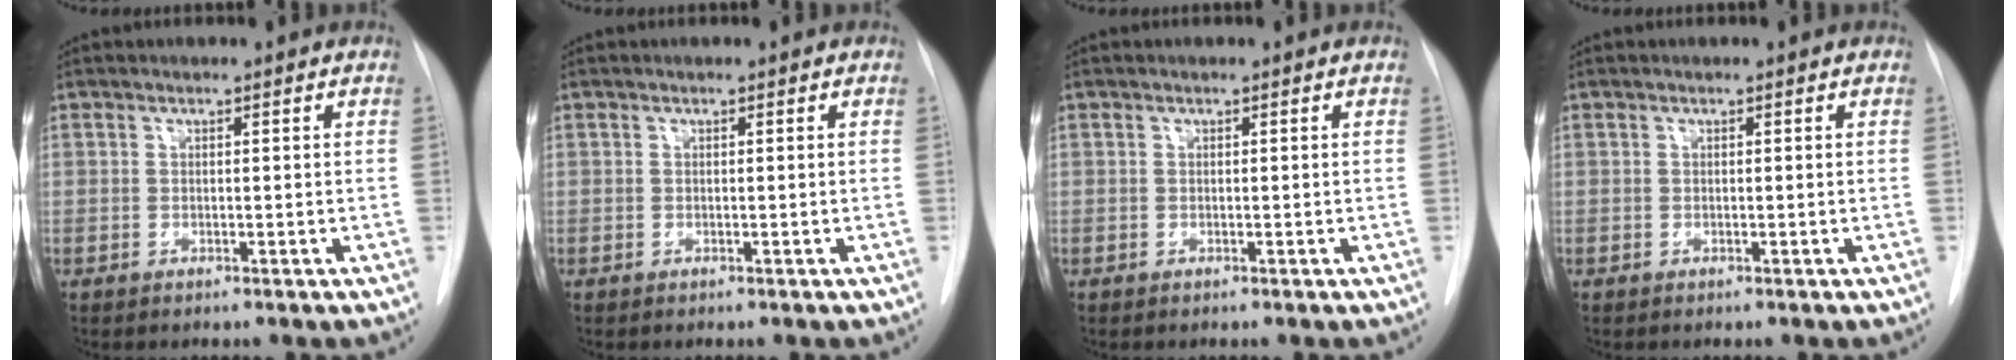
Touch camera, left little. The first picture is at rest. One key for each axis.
{"total": 0.0}
{"total": 0.0}
{"total": 0.0}